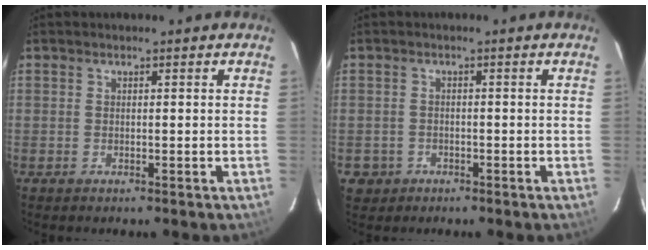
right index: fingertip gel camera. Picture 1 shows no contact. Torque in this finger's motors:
{"motor_torque": [-0.48, 0.09, -1.06, -0.21]}